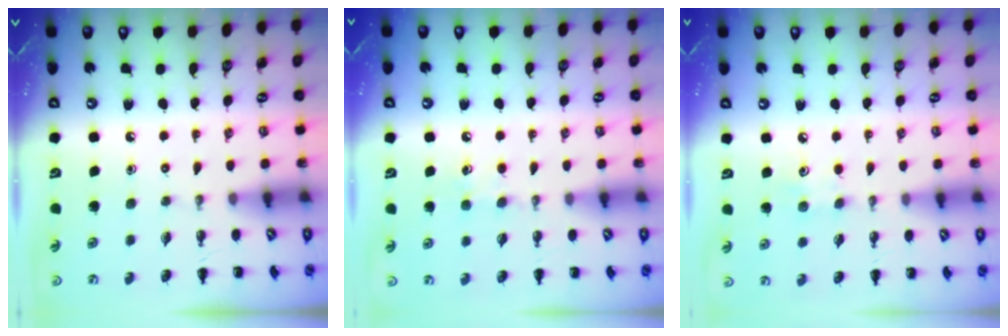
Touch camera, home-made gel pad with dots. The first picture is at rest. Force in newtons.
{"total": 4.6, "press": 4.3, "slide": 1.5}
{"total": 5.9, "press": 5.7, "slide": 1.5}